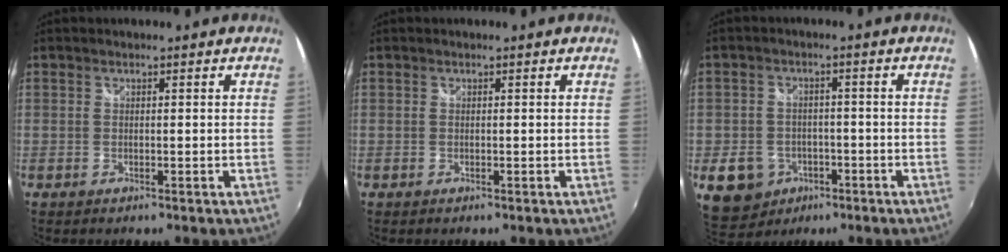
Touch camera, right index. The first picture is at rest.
{"total": 0.0}
{"total": 8.8, "force": [-4.0, 7.2, 3.3], "torque": [-0.093, 0.007, -0.047]}